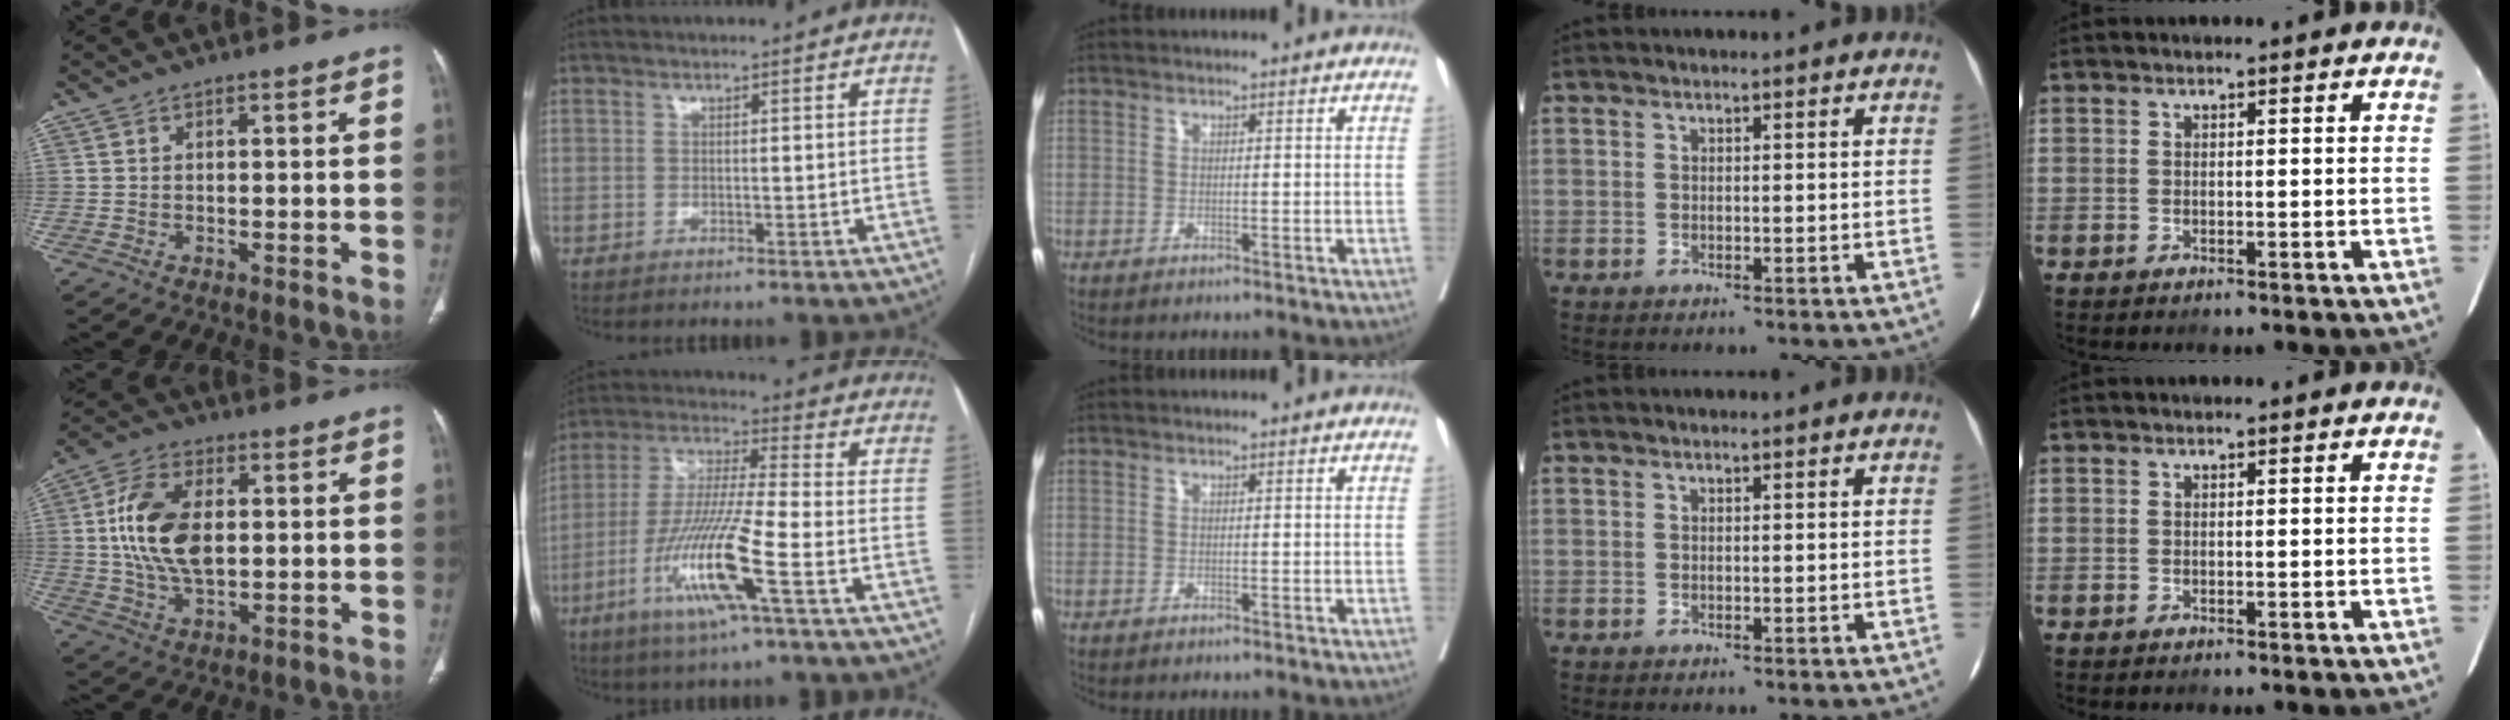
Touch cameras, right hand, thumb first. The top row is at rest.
{"thumb": {"total": 13.8, "force": [1.4, 7.9, 11.3], "torque": [-0.216, 0.005, 0.026]}, "index": {"total": 14.5, "force": [-5.8, 0.0, 13.3], "torque": [-0.272, -0.015, -0.113]}}